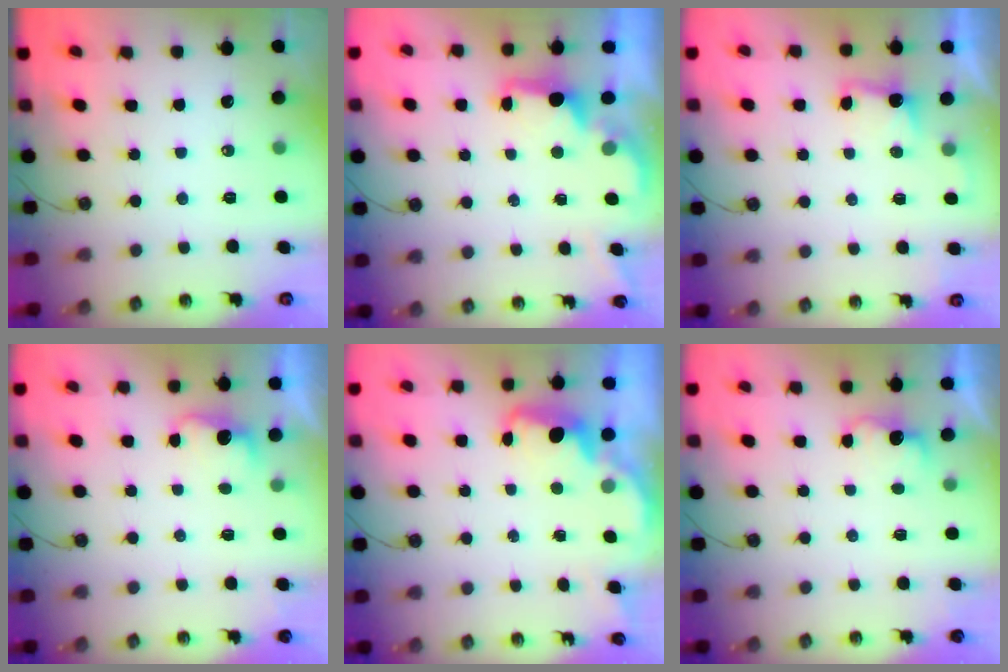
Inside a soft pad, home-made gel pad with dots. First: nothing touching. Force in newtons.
{"total": 2.1, "press": 1.9, "slide": 0.8}
{"total": 1.4, "press": 1.0, "slide": 0.9}
{"total": 2.8, "press": 2.6, "slide": 1.0}
{"total": 2.5, "press": 2.4, "slide": 0.7}
{"total": 3.1, "press": 3.0, "slide": 0.9}